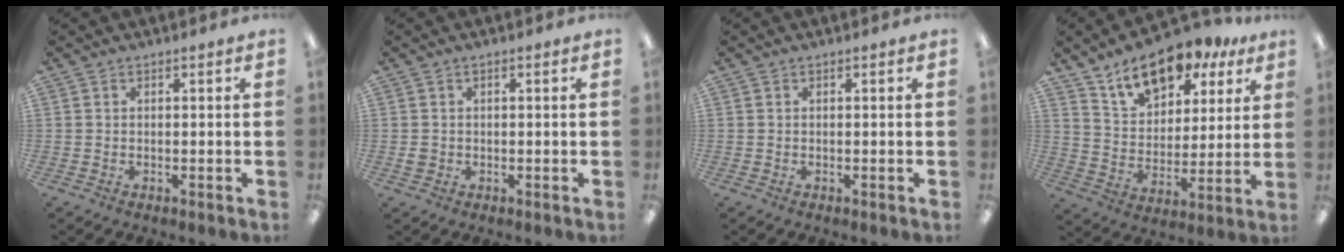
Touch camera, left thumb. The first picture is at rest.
{"total": 1.6, "force": [-0.1, 1.5, 0.6], "torque": [-0.012, 0.004, -0.004]}
{"total": 0.0}
{"total": 13.5, "force": [10.3, 6.8, 5.5], "torque": [-0.084, -0.060, 0.187]}